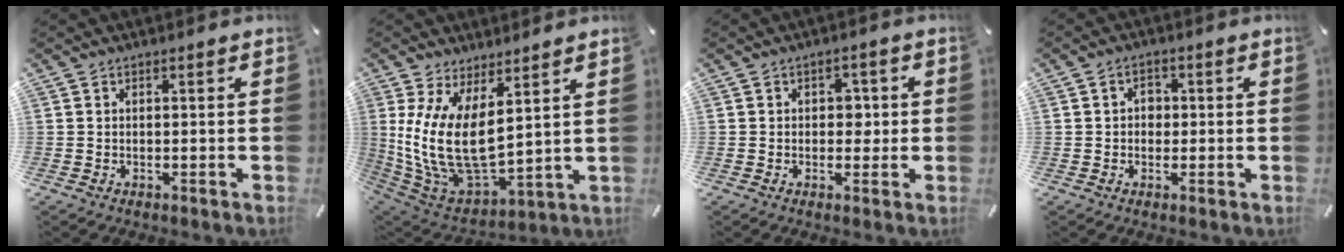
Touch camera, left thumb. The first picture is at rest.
{"total": 15.4, "force": [4.0, 8.0, 12.5], "torque": [-0.285, -0.048, 0.080]}
{"total": 3.3, "force": [-0.2, 2.6, 2.1], "torque": [-0.025, 0.003, -0.011]}
{"total": 3.3, "force": [-0.1, 2.7, 1.9], "torque": [-0.023, 0.003, -0.009]}